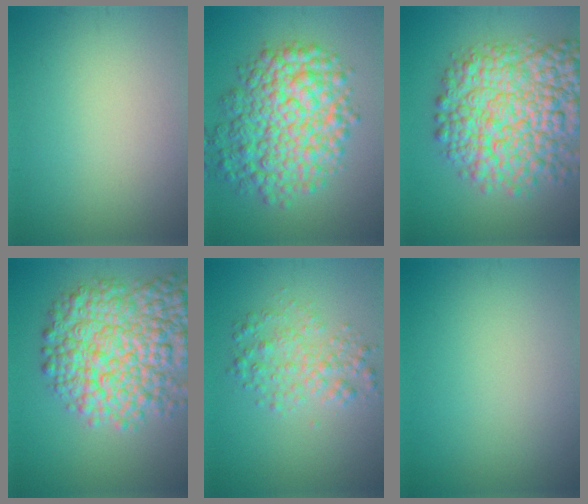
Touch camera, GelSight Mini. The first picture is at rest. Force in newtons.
{"total": 9.0, "press": 9.0, "slide": 0.2}
{"total": 11.4, "press": 11.4, "slide": 0.4}
{"total": 10.3, "press": 10.3, "slide": 0.4}
{"total": 3.0, "press": 3.0, "slide": 0.1}
{"total": 0.0}